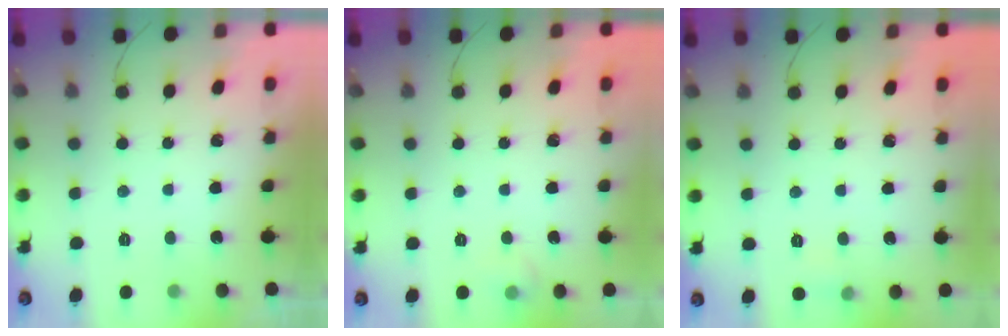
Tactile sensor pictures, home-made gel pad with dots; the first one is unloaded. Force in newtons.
{"total": 6.8, "press": 4.2, "slide": 5.3}
{"total": 3.7, "press": 3.3, "slide": 1.5}